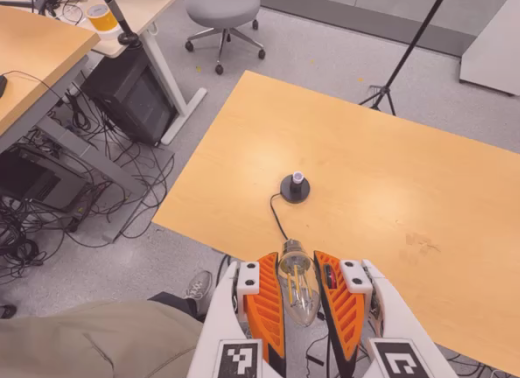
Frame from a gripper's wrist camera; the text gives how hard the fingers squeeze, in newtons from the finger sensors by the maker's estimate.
{"total": 21.0, "left": 22.5, "right": 19.5}